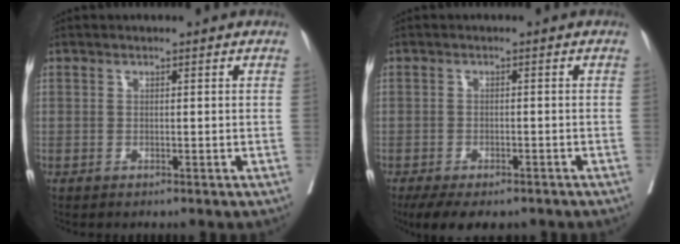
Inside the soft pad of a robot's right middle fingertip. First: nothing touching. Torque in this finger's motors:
{"motor_torque": [0.30, -0.39, 0.01, 0.01]}